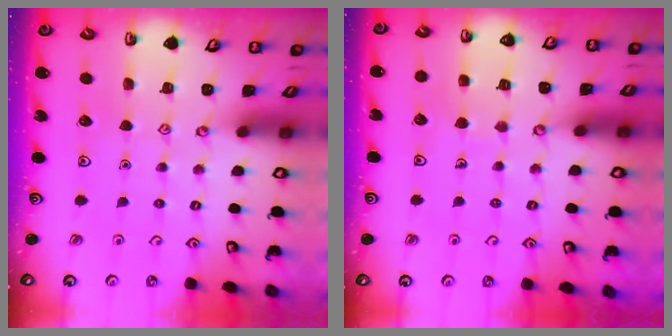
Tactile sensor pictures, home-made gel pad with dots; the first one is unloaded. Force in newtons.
{"total": 3.7, "press": 3.7, "slide": 0.2}